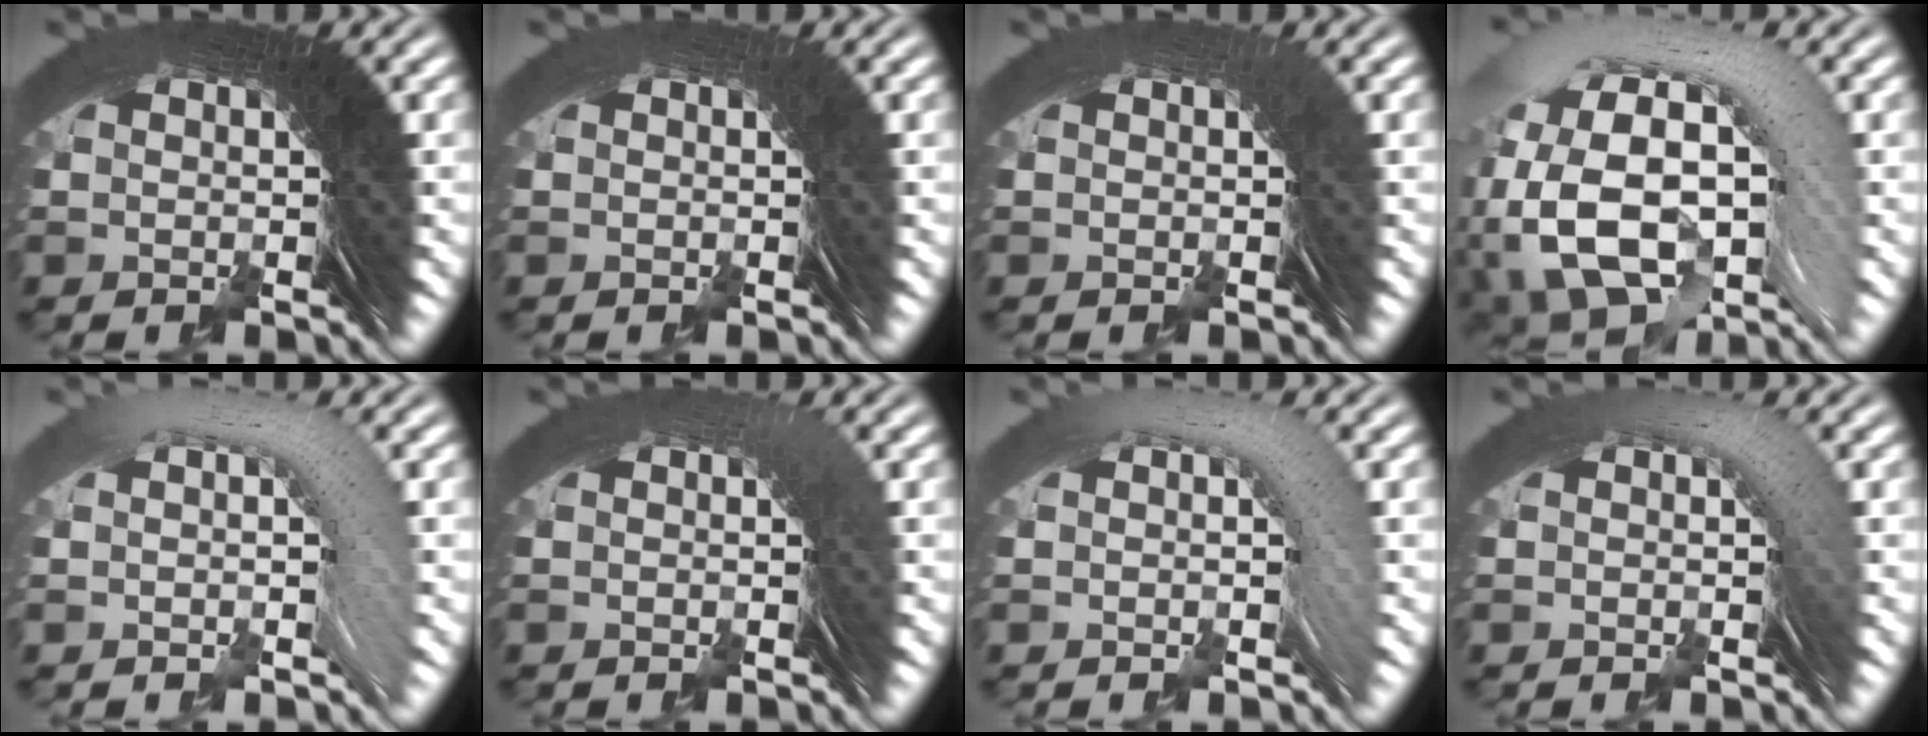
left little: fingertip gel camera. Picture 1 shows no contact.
{"total": 1.1, "force": [0.2, -0.3, -1.0], "torque": [0.018, 0.006, 0.002]}
{"total": 2.4, "force": [0.3, -1.0, -2.2], "torque": [0.037, 0.009, 0.004]}
{"total": 18.5, "force": [-0.5, -4.5, -17.9], "torque": [0.216, 0.021, -0.024]}
{"total": 24.9, "force": [0.6, -11.7, -22.0], "torque": [0.318, 0.037, -0.003]}
{"total": 5.1, "force": [0.1, -2.4, -4.6], "torque": [0.069, 0.013, 0.003]}
{"total": 22.7, "force": [-0.2, -10.7, -20.0], "torque": [0.284, 0.025, -0.010]}
{"total": 17.3, "force": [-1.3, -8.8, -14.8], "torque": [0.206, 0.012, -0.024]}